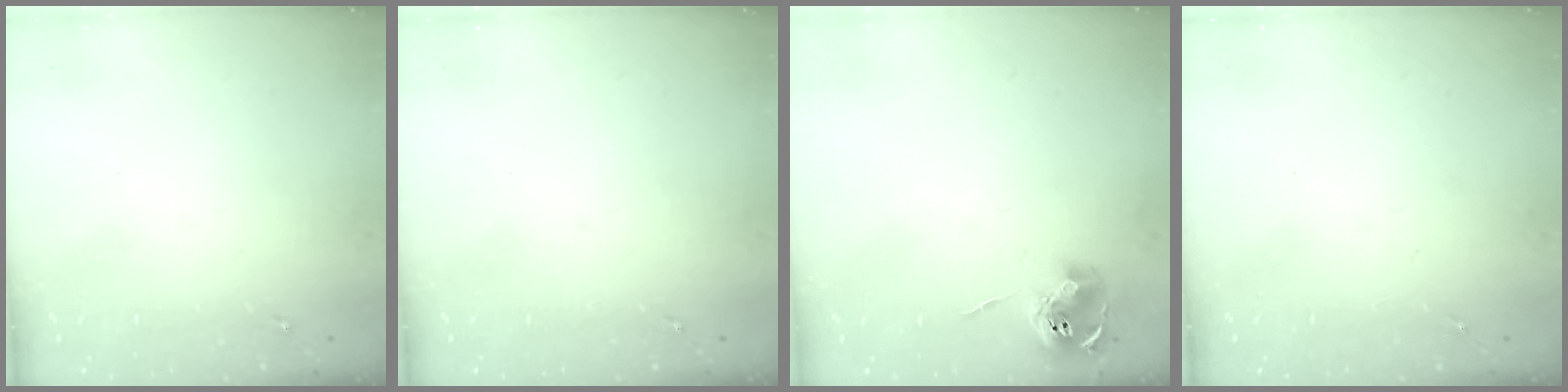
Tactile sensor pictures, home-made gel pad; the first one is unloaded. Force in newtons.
{"total": 0.0}
{"total": 8.7, "press": 8.7, "slide": 0.4}
{"total": 0.0}